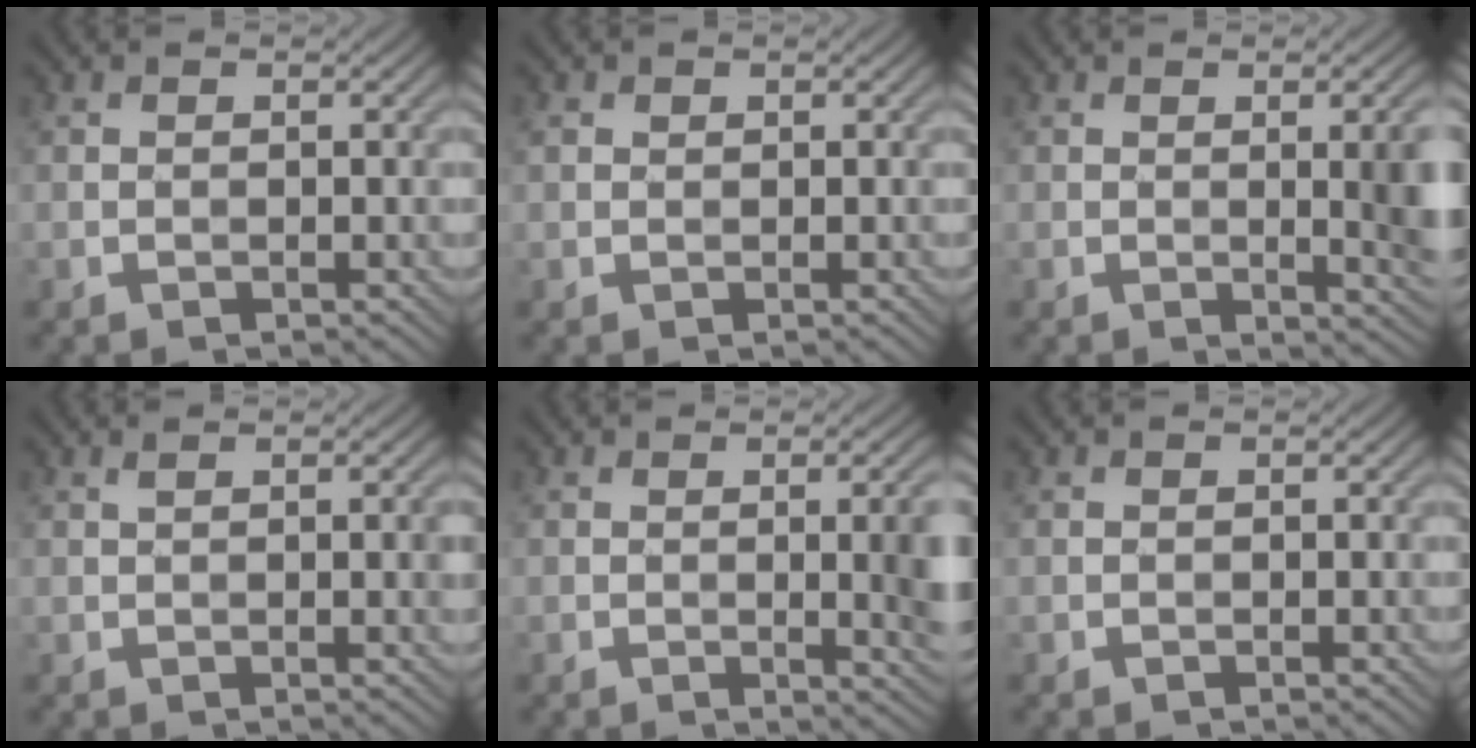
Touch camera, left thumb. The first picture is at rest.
{"total": 1.0, "force": [0.5, 0.8, 0.5], "torque": [-0.011, 0.003, 0.009]}
{"total": 7.8, "force": [-0.1, 2.1, 7.5], "torque": [-0.093, 0.002, 0.001]}
{"total": 2.2, "force": [0.5, 0.4, 2.1], "torque": [-0.035, 0.004, 0.011]}
{"total": 7.0, "force": [-0.3, 1.9, 6.7], "torque": [-0.089, -0.004, 0.001]}
{"total": 0.0}